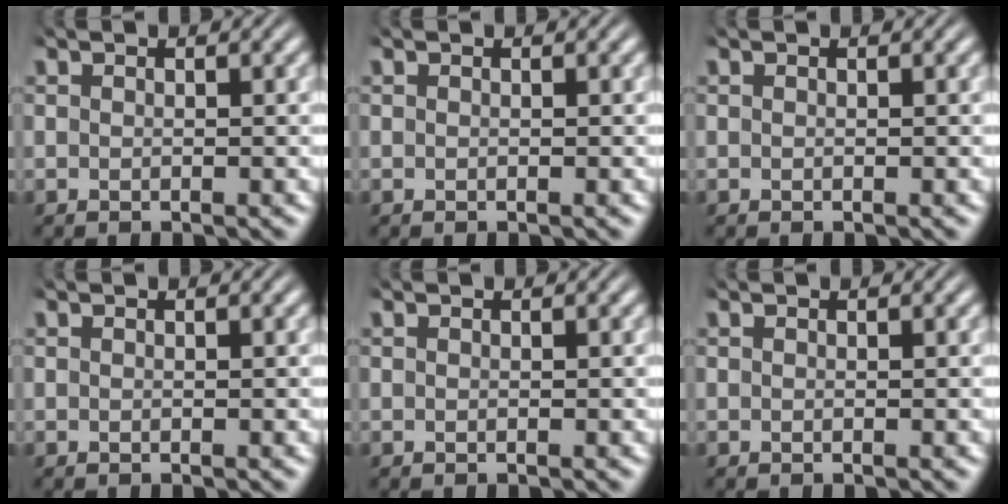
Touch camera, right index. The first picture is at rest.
{"total": 0.0}
{"total": 0.0}
{"total": 0.0}
{"total": 0.0}
{"total": 0.0}